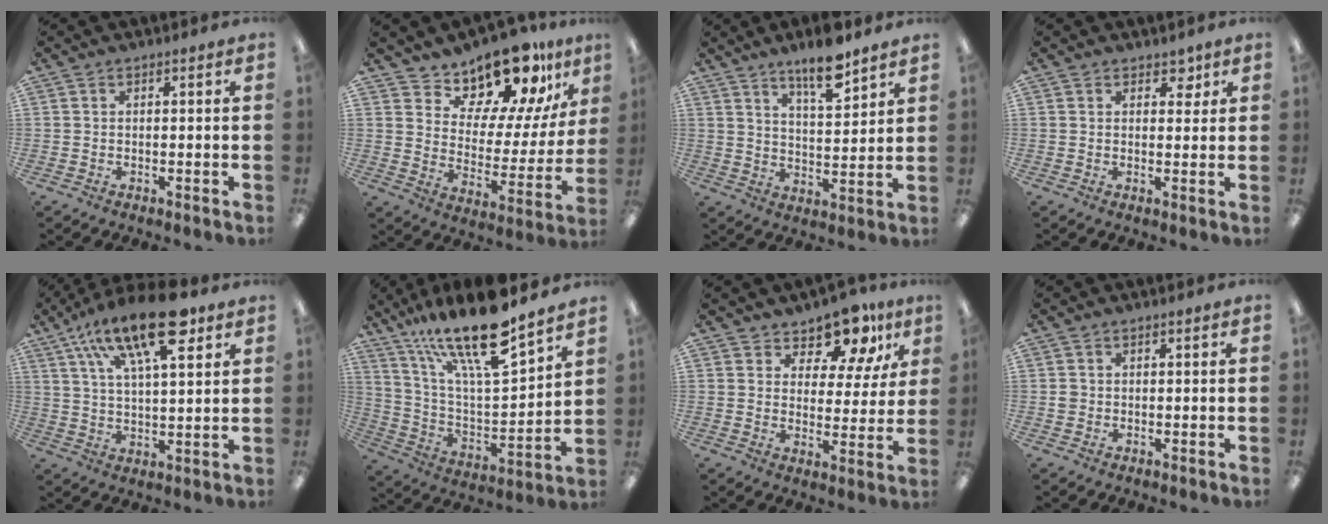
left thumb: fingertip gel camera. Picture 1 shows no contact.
{"total": 16.4, "force": [14.4, 5.5, 5.5], "torque": [-0.094, -0.126, 0.251]}
{"total": 10.2, "force": [7.9, 2.6, 5.8], "torque": [-0.084, -0.050, 0.133]}
{"total": 3.5, "force": [2.2, 2.2, 1.5], "torque": [-0.009, -0.007, 0.037]}
{"total": 20.2, "force": [11.5, 7.6, 14.7], "torque": [-0.246, -0.045, 0.189]}
{"total": 21.5, "force": [16.4, 5.2, 12.8], "torque": [-0.231, -0.107, 0.279]}
{"total": 11.4, "force": [9.5, 4.9, 4.1], "torque": [-0.074, -0.063, 0.176]}
{"total": 1.4, "force": [0.0, 1.3, 0.3], "torque": [-0.006, 0.004, -0.001]}